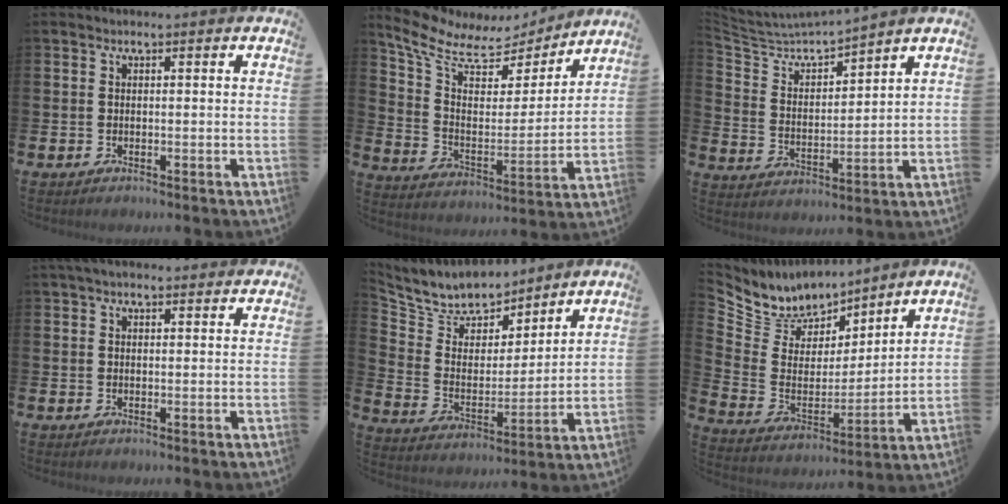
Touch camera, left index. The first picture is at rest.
{"total": 9.0, "force": [7.5, 4.0, 3.1], "torque": [-0.102, -0.048, 0.127]}
{"total": 4.5, "force": [4.4, 0.6, 0.7], "torque": [-0.041, -0.036, 0.068]}
{"total": 2.5, "force": [2.0, 0.9, 1.1], "torque": [-0.012, -0.002, 0.033]}
{"total": 7.8, "force": [7.5, 2.4, 0.1], "torque": [-0.051, -0.061, 0.134]}
{"total": 8.0, "force": [7.4, 2.9, -0.7], "torque": [-0.042, -0.064, 0.136]}